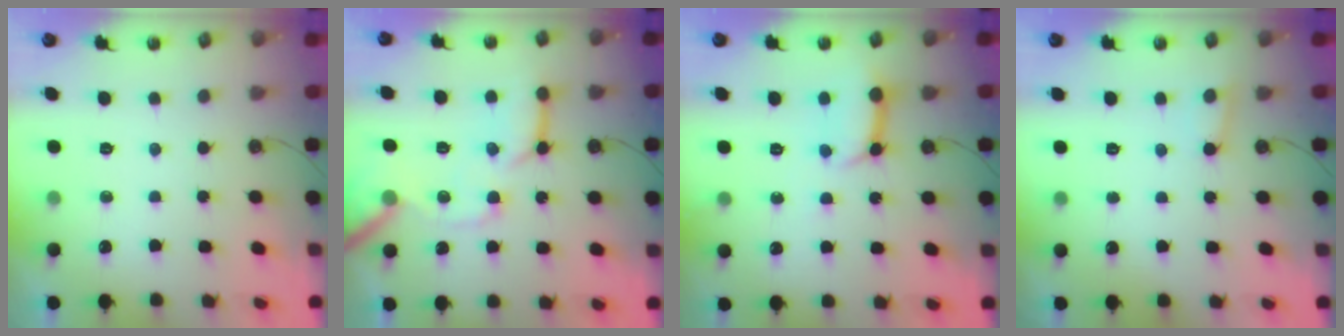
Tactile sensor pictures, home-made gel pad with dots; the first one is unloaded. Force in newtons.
{"total": 15.7, "press": 15.6, "slide": 1.9}
{"total": 9.6, "press": 9.5, "slide": 1.3}
{"total": 3.9, "press": 3.8, "slide": 0.4}